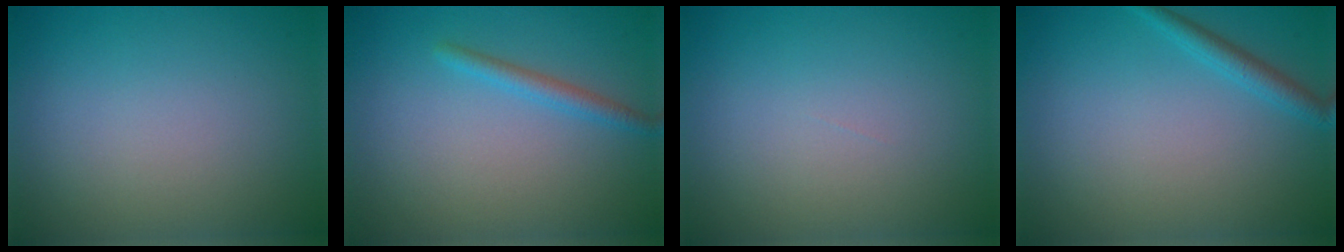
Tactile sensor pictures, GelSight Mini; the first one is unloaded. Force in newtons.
{"total": 1.6, "press": 1.6, "slide": 0.1}
{"total": 0.0}
{"total": 1.8, "press": 1.8, "slide": 0.1}